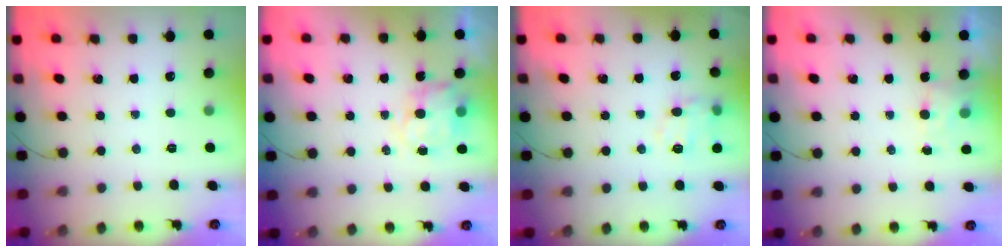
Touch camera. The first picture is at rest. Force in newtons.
{"total": 7.9, "press": 7.8, "slide": 1.1}
{"total": 8.1, "press": 8.1, "slide": 0.9}
{"total": 4.4, "press": 4.2, "slide": 1.2}